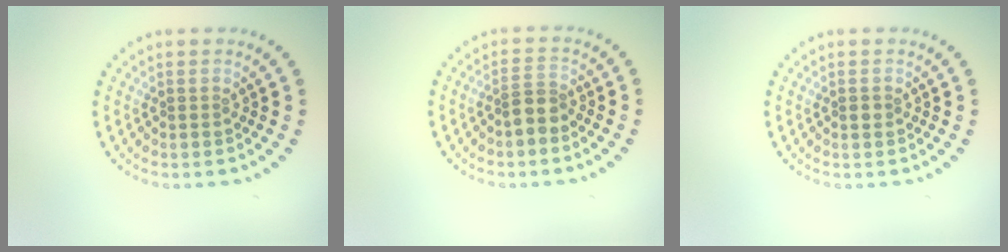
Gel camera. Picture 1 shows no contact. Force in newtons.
{"total": 1.8, "press": 1.4, "slide": 1.2}
{"total": 0.8, "press": 0.8, "slide": 0.1}